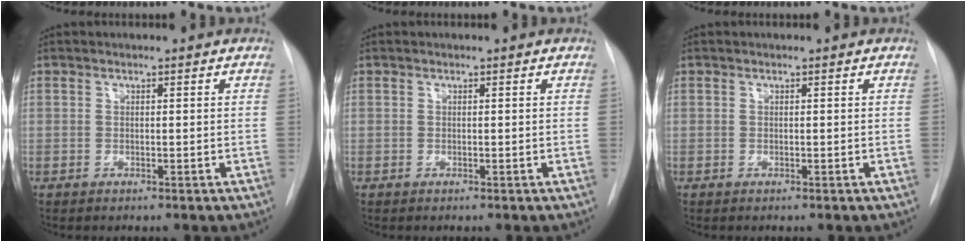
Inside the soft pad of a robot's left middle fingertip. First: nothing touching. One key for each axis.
{"total": 0.0}
{"total": 0.0}